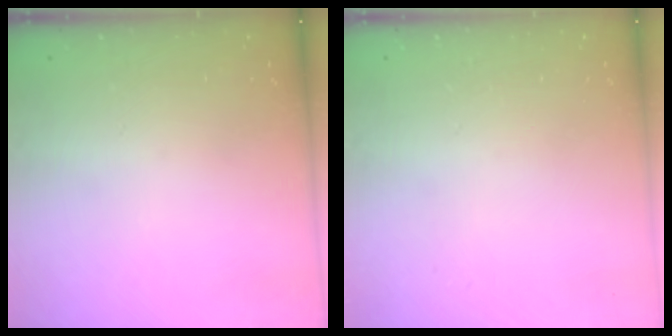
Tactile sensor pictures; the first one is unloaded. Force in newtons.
{"total": 0.0}